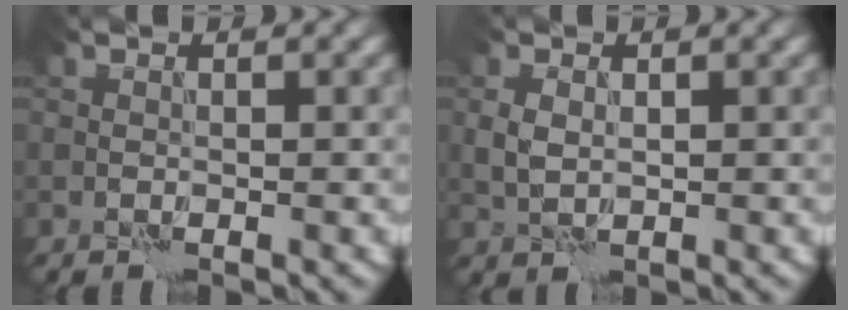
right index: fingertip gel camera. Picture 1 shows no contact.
{"total": 1.3, "force": [0.2, 0.9, 0.9], "torque": [-0.024, 0.001, 0.006]}